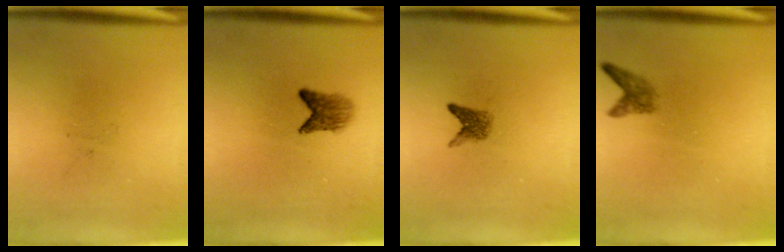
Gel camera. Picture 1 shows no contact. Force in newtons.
{"total": 2.8}
{"total": 1.8}
{"total": 1.8}